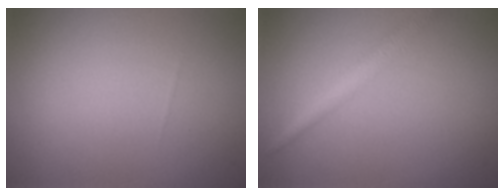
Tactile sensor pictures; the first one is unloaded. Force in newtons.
{"total": 2.5, "press": 2.5, "slide": 0.0}